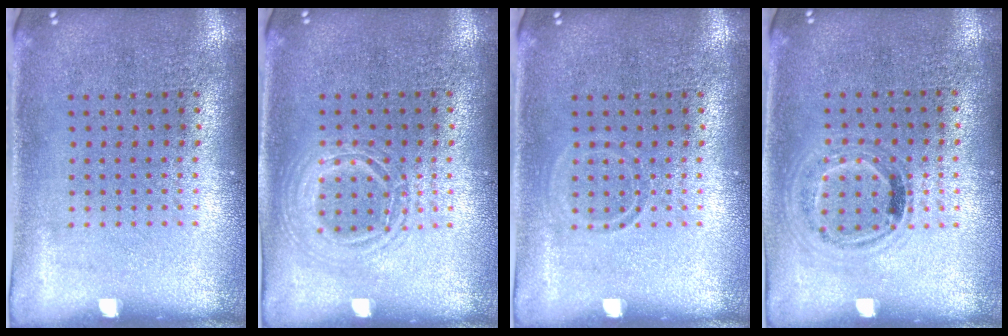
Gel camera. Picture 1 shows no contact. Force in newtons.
{"total": 1.1, "press": 1.1, "slide": 0.1}
{"total": 0.8, "press": 0.8, "slide": 0.3}
{"total": 1.0, "press": 1.0, "slide": 0.3}